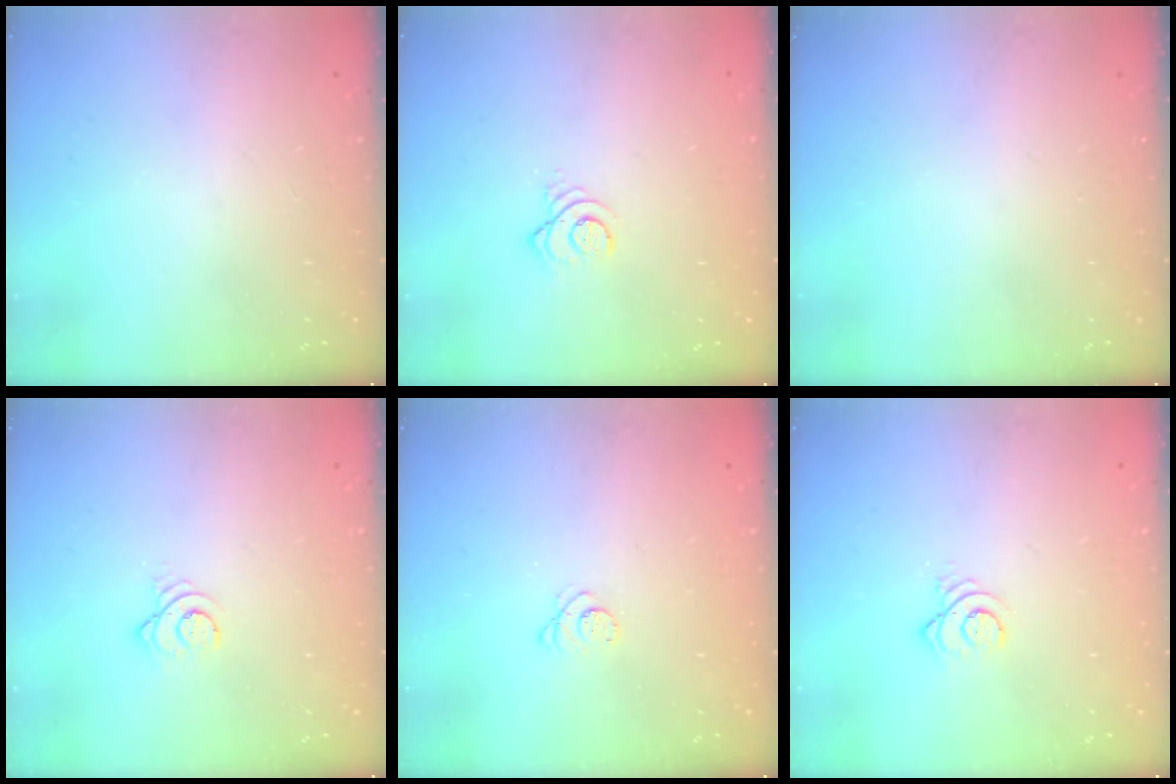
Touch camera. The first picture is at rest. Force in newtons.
{"total": 3.6, "press": 3.6, "slide": 0.0}
{"total": 0.0}
{"total": 3.0, "press": 2.9, "slide": 0.4}
{"total": 2.7, "press": 2.7, "slide": 0.3}
{"total": 3.5, "press": 3.5, "slide": 0.3}